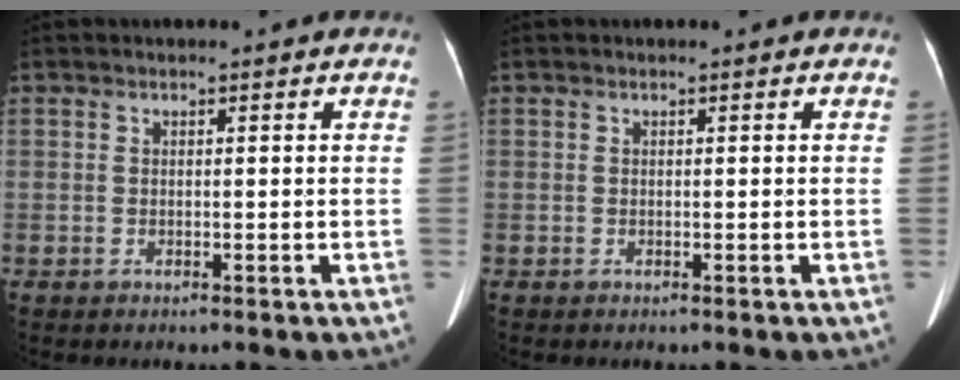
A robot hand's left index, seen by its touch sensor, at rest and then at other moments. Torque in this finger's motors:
{"motor_torque": [0.00, 0.00, 0.00, 0.00]}